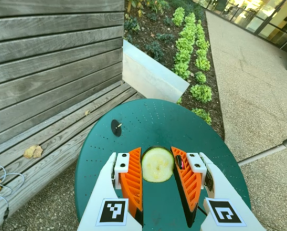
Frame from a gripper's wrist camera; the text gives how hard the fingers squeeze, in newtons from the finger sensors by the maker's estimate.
{"total": 13.3, "left": 13.9, "right": 12.7}